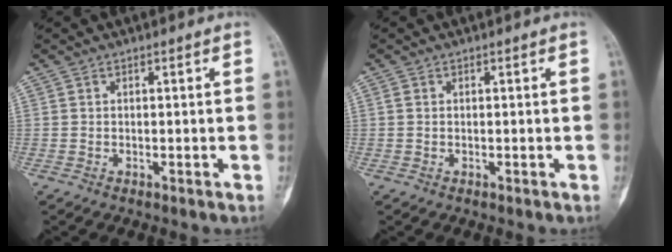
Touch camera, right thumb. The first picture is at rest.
{"total": 0.7, "force": [0.1, 0.5, 0.4], "torque": [-0.010, 0.001, 0.003]}